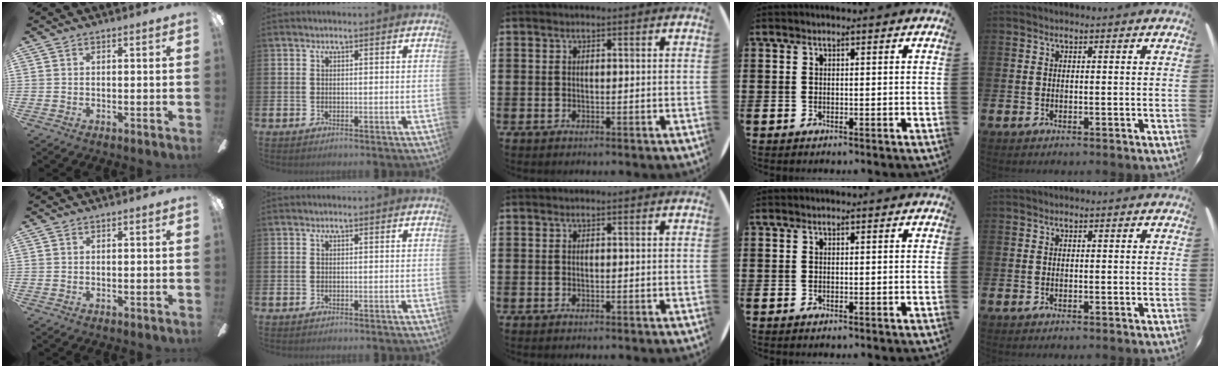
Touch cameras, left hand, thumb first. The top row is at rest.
{}